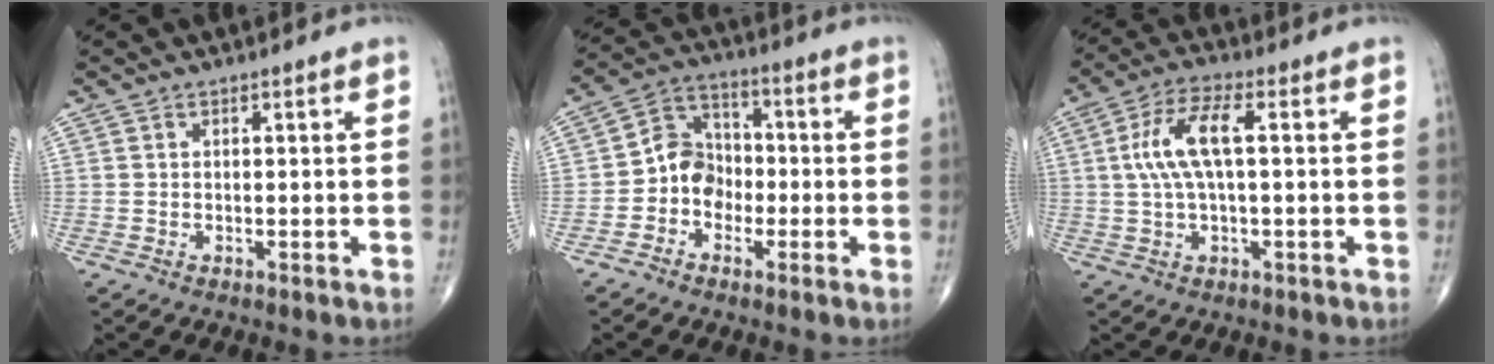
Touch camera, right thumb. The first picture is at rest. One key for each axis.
{"total": 7.5, "fx": -2.2, "fy": 6.3, "fz": 3.4, "tx": -0.025, "ty": 0.034, "tz": -0.055}
{"total": 9.3, "fx": 1.3, "fy": 3.1, "fz": 8.6, "tx": -0.188, "ty": 0.024, "tz": 0.022}